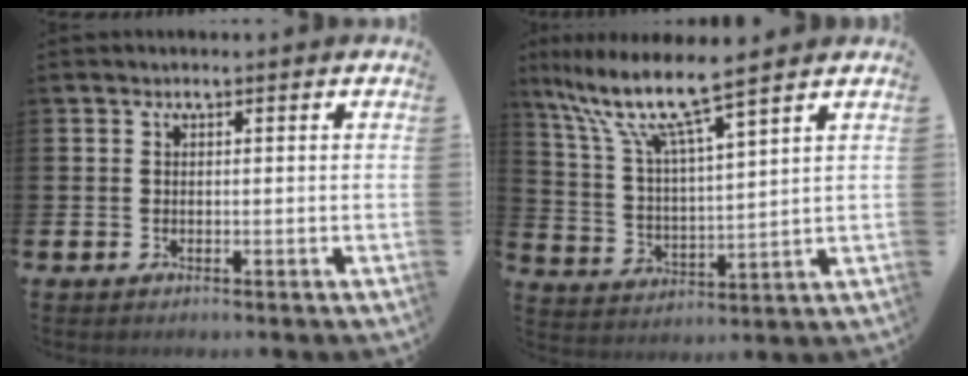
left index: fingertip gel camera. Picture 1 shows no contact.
{"total": 9.5, "force": [7.9, 0.9, 5.2], "torque": [-0.137, -0.040, 0.132]}